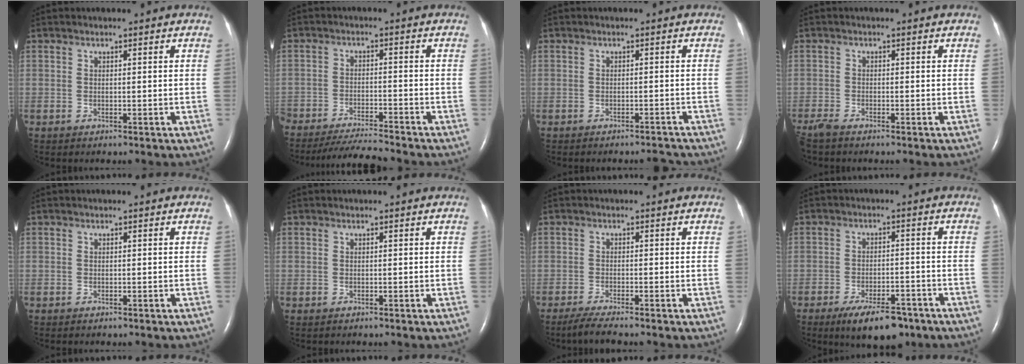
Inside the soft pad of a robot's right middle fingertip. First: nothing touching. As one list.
[{"total": 8.1, "force": [-7.7, -0.4, 2.4], "torque": [-0.035, -0.017, -0.134]}, {"total": 2.5, "force": [-2.5, 0.0, 0.4], "torque": [-0.005, -0.003, -0.028]}, {"total": 2.5, "force": [-2.2, 0.1, 1.1], "torque": [-0.029, -0.009, -0.045]}, {"total": 0.0}, {"total": 0.0}, {"total": 3.4, "force": [-2.8, -0.3, 1.9], "torque": [-0.045, -0.010, -0.054]}, {"total": 9.0, "force": [-6.4, 3.3, 5.4], "torque": [-0.087, -0.007, -0.098]}]